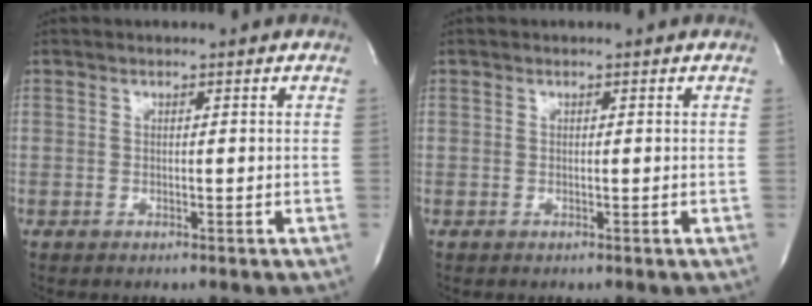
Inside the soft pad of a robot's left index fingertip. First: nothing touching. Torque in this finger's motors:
{"motor_torque": [0.00, 0.00, 0.00, 0.00]}